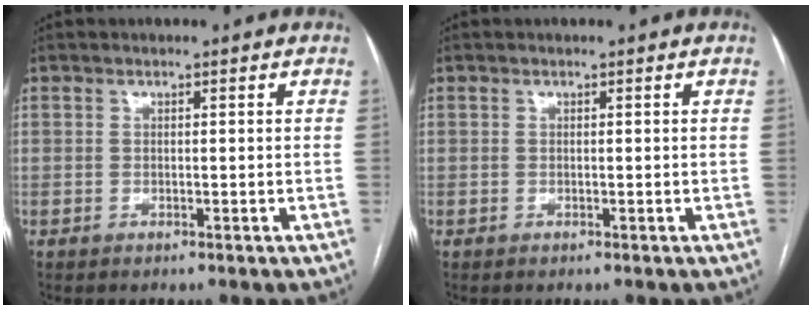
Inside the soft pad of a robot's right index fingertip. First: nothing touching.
{"total": 0.0}